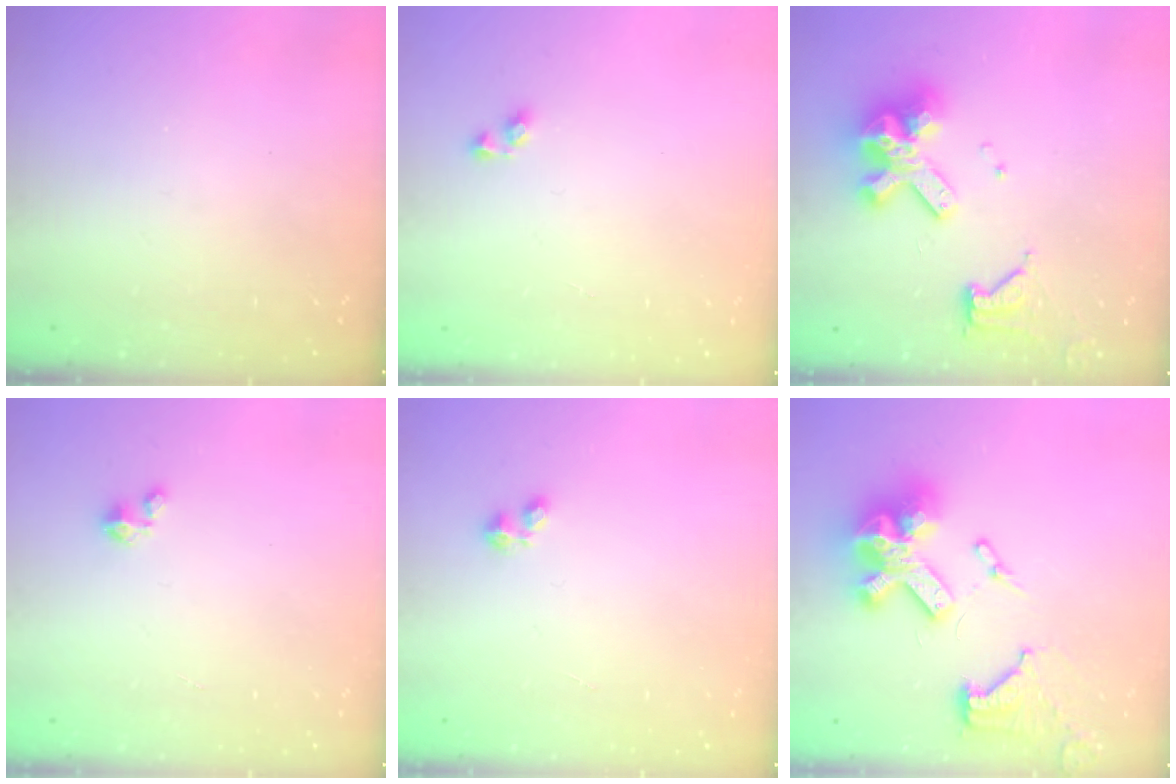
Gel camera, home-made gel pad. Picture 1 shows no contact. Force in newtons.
{"total": 2.9, "press": 2.9, "slide": 0.2}
{"total": 12.2, "press": 12.1, "slide": 1.3}
{"total": 1.8, "press": 1.8, "slide": 0.1}
{"total": 2.2, "press": 2.2, "slide": 0.4}
{"total": 20.1, "press": 20.0, "slide": 1.9}